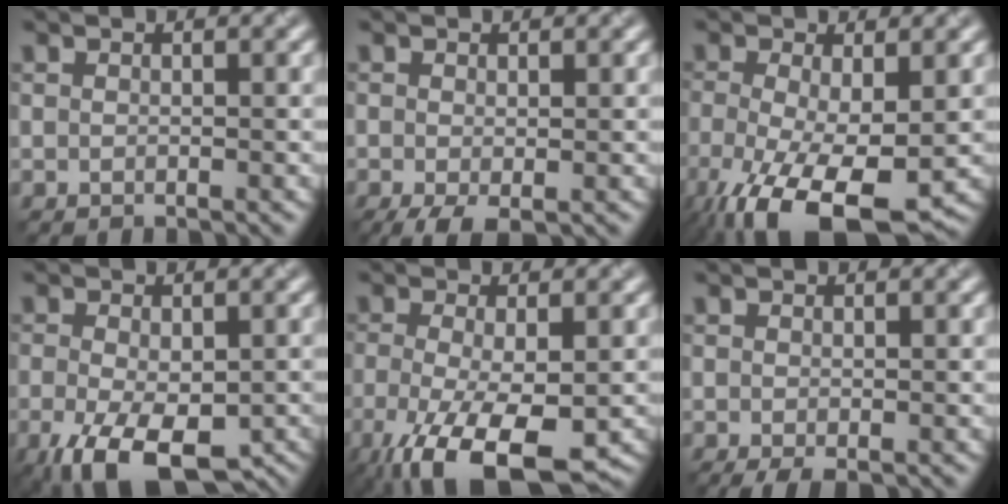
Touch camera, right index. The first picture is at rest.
{"total": 2.5, "force": [-1.1, 0.9, 2.1], "torque": [-0.045, -0.010, -0.020]}
{"total": 10.0, "force": [-4.2, 3.9, 8.2], "torque": [-0.163, -0.031, -0.066]}
{"total": 9.3, "force": [-4.2, 4.5, 6.9], "torque": [-0.133, -0.028, -0.055]}
{"total": 9.0, "force": [-4.3, 3.2, 7.2], "torque": [-0.147, -0.027, -0.069]}
{"total": 1.8, "force": [-0.9, 0.5, 1.5], "torque": [-0.030, -0.008, -0.016]}